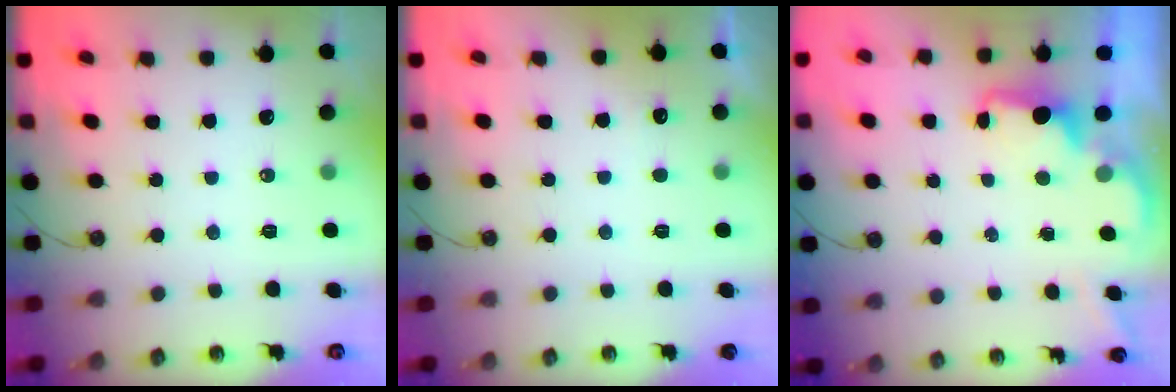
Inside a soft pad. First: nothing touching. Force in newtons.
{"total": 3.6, "press": 3.4, "slide": 1.1}
{"total": 1.7, "press": 1.5, "slide": 0.7}